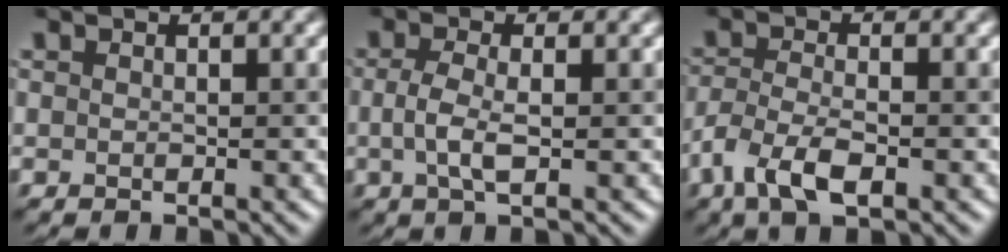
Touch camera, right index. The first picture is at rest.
{"total": 2.2, "force": [0.1, 0.7, 2.1], "torque": [-0.044, 0.005, -0.001]}
{"total": 4.0, "force": [-1.8, 1.8, 3.1], "torque": [-0.068, 0.001, -0.042]}